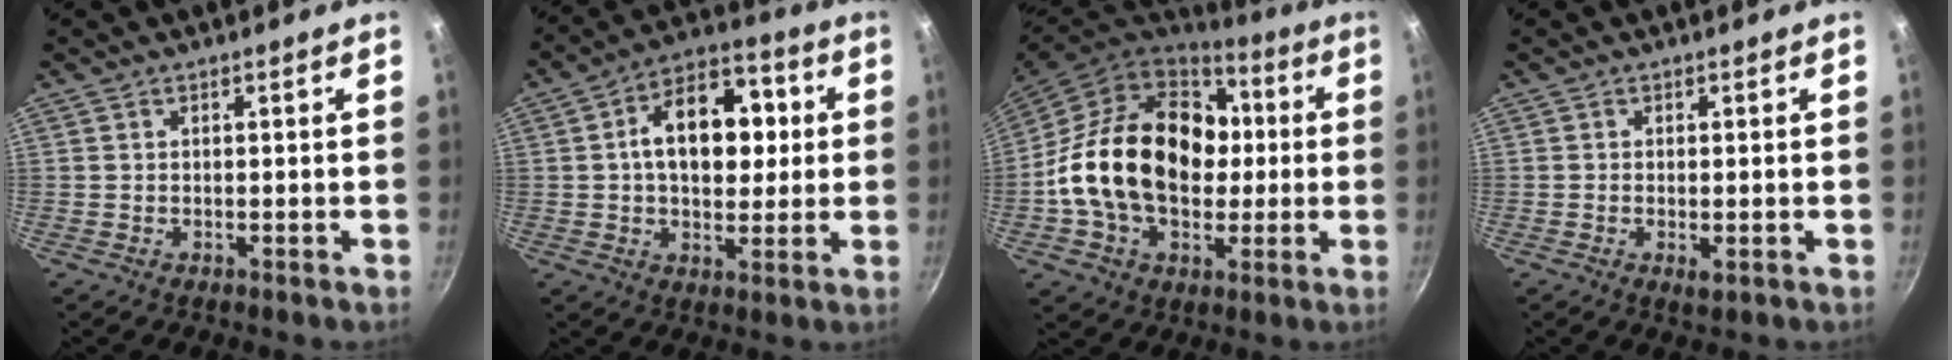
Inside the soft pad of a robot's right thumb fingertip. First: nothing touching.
{"total": 16.1, "force": [2.1, 10.5, 11.9], "torque": [-0.138, 0.022, 0.019]}
{"total": 24.9, "force": [0.6, 18.0, 17.2], "torque": [-0.264, 0.037, 0.012]}
{"total": 1.9, "force": [-0.5, 0.8, 1.6], "torque": [-0.033, -0.005, -0.009]}